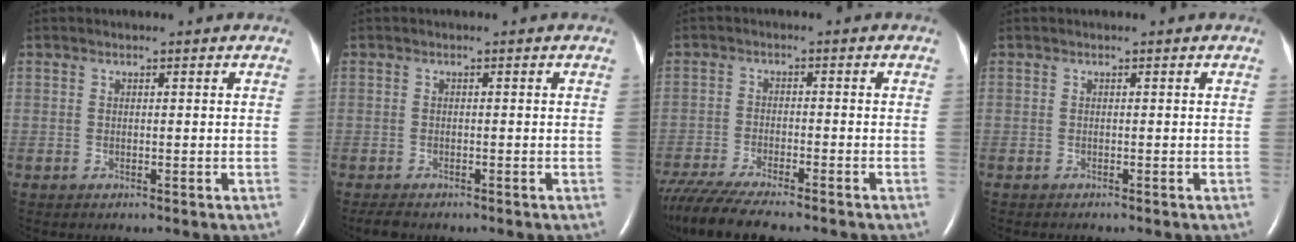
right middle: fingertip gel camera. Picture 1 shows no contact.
{"total": 1.8, "force": [-1.5, 0.6, 0.7], "torque": [-0.019, -0.005, -0.022]}
{"total": 11.8, "force": [-10.0, 1.4, 6.1], "torque": [-0.101, -0.025, -0.157]}
{"total": 0.7, "force": [-0.6, 0.0, 0.4], "torque": [-0.008, -0.004, -0.006]}